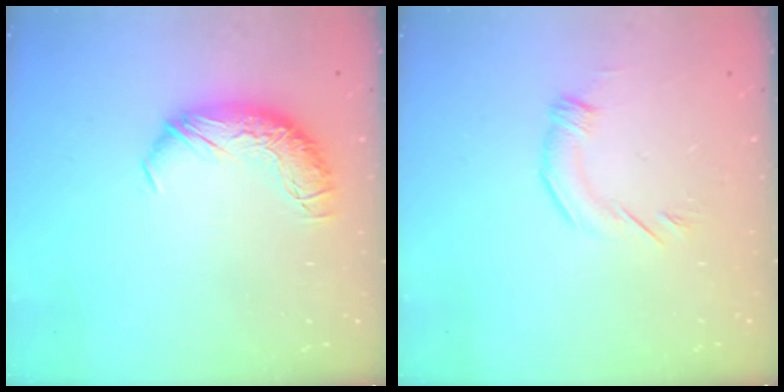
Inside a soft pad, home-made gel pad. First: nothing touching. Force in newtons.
{"total": 2.4, "press": 2.1, "slide": 1.0}